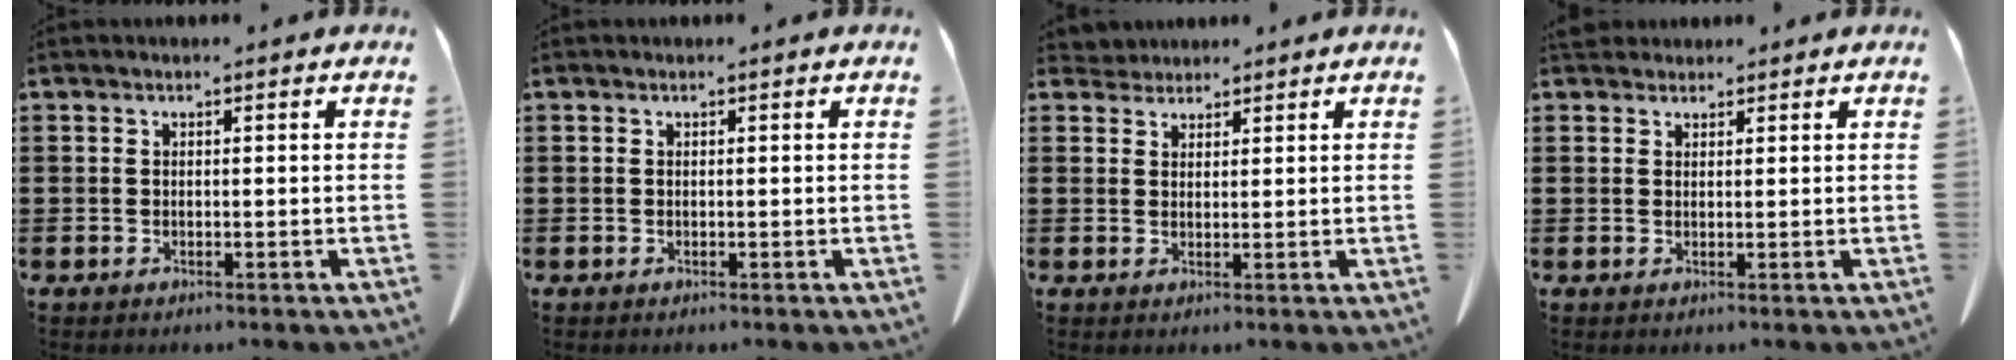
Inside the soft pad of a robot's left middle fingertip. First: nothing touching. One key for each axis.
{"total": 0.0}
{"total": 2.3, "fx": 2.2, "fy": 0.7, "fz": -0.1, "tx": -0.007, "ty": -0.001, "tz": 0.044}
{"total": 2.3, "fx": 2.1, "fy": 1.0, "fz": 0.5, "tx": -0.016, "ty": 0.002, "tz": 0.042}